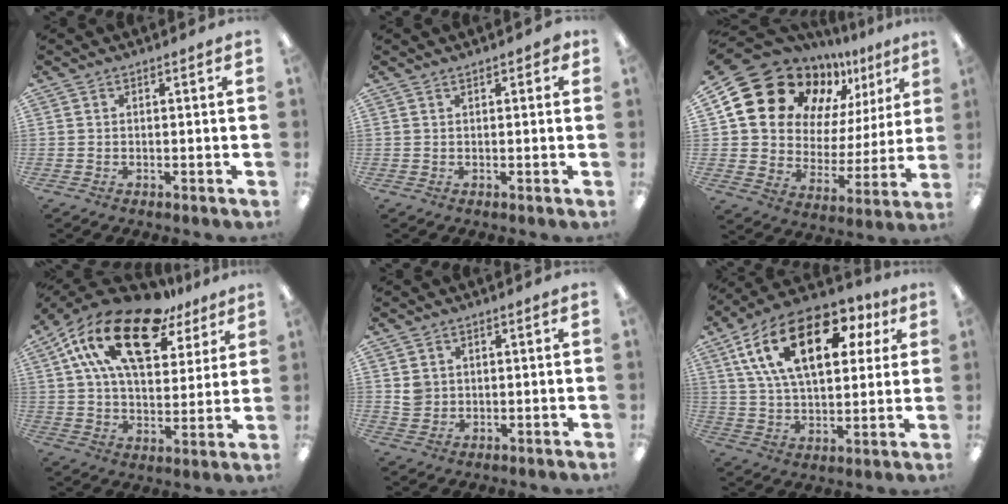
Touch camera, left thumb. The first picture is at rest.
{"total": 1.4, "force": [0.9, 0.6, 0.8], "torque": [-0.010, 0.000, 0.014]}
{"total": 19.9, "force": [13.1, 12.8, 7.8], "torque": [-0.145, -0.096, 0.247]}
{"total": 22.1, "force": [12.8, 11.1, 14.2], "torque": [-0.260, -0.053, 0.224]}
{"total": 3.4, "force": [0.8, 3.2, 0.7], "torque": [-0.004, -0.002, 0.013]}
{"total": 22.2, "force": [9.8, 11.8, 16.0], "torque": [-0.290, -0.020, 0.164]}